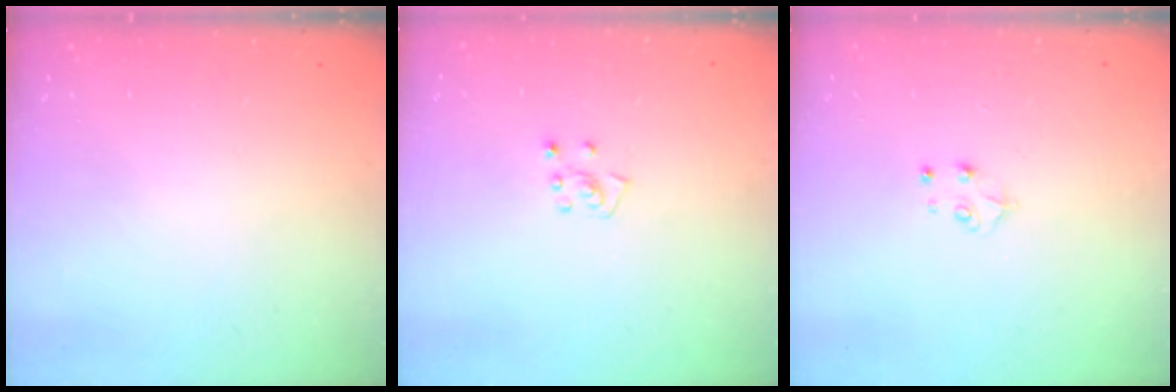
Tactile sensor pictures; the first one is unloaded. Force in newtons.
{"total": 5.4, "press": 5.4, "slide": 0.6}
{"total": 4.5, "press": 4.5, "slide": 0.6}